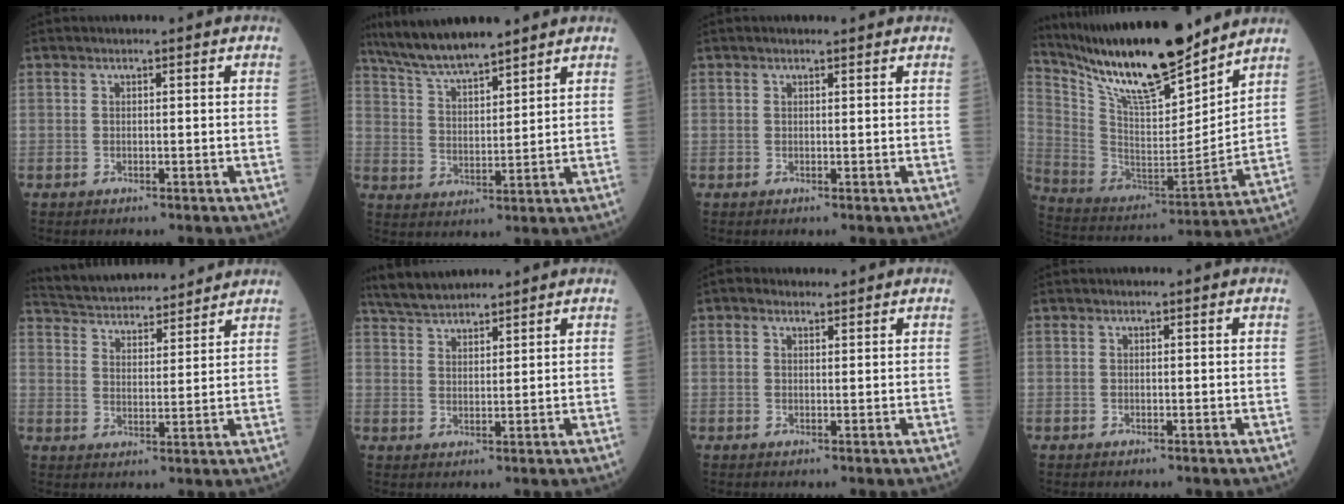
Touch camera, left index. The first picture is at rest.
{"total": 10.3, "force": [9.0, 1.2, 4.9], "torque": [-0.097, 0.017, 0.170]}
{"total": 1.0, "force": [0.9, 0.1, 0.5], "torque": [-0.010, 0.008, 0.014]}
{"total": 21.4, "force": [17.8, 2.8, 11.5], "torque": [-0.213, -0.013, 0.321]}
{"total": 16.3, "force": [15.3, 2.6, 4.8], "torque": [-0.084, 0.029, 0.236]}
{"total": 6.4, "force": [5.9, 1.1, 2.0], "torque": [-0.047, 0.026, 0.114]}
{"total": 1.4, "force": [1.0, 0.8, 0.5], "torque": [-0.016, 0.011, 0.014]}
{"total": 0.0}